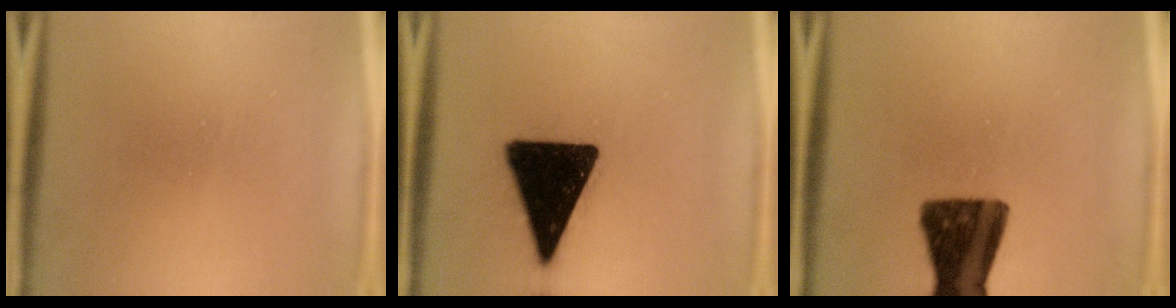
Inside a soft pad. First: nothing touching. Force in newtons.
{"total": 18.8}
{"total": 14.5}